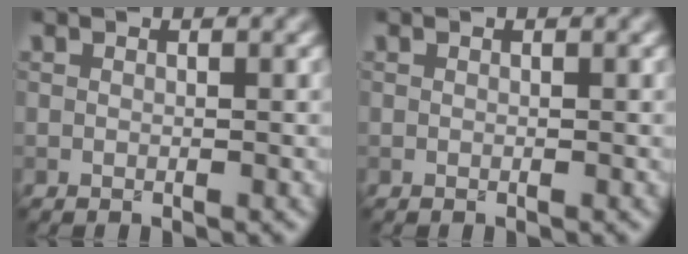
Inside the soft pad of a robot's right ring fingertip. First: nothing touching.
{"total": 0.0}